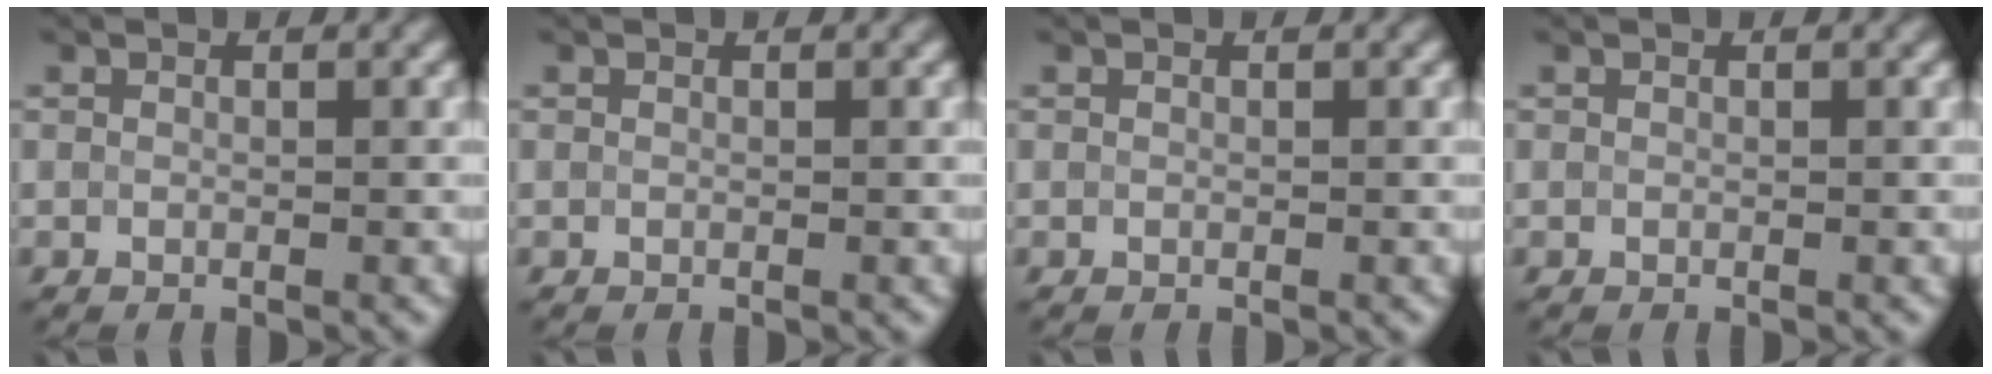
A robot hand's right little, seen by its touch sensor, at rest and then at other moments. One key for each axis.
{"total": 0.0}
{"total": 0.0}
{"total": 0.0}